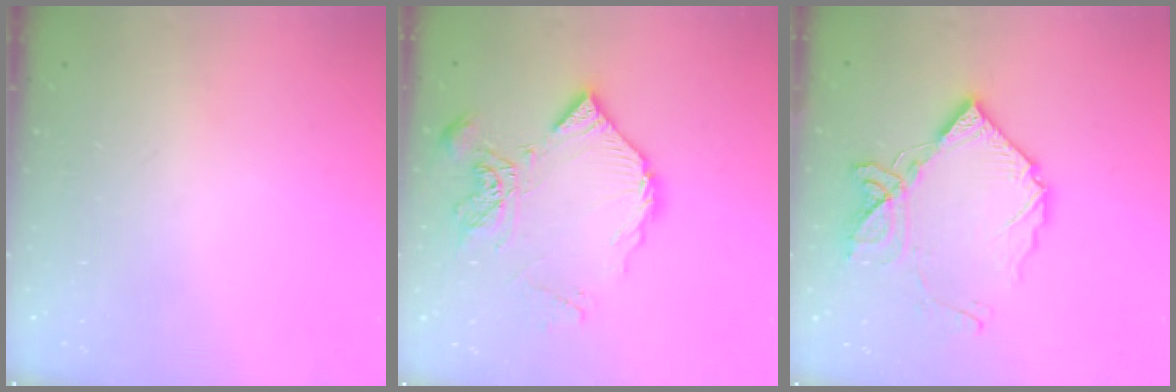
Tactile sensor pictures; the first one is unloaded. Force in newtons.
{"total": 12.0, "press": 11.9, "slide": 1.3}
{"total": 15.9, "press": 15.8, "slide": 2.0}